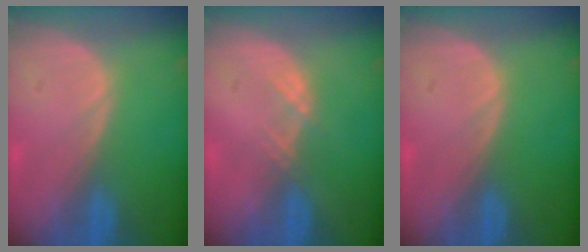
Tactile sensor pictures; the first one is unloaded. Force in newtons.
{"total": 1.5, "press": 1.3, "slide": 0.8}
{"total": 0.0}